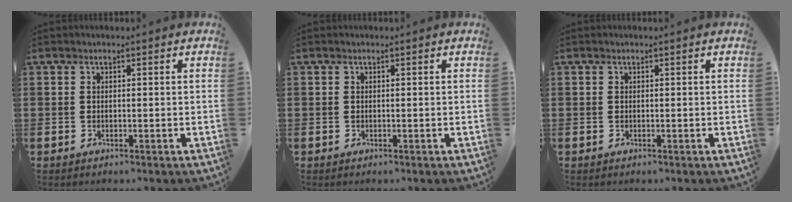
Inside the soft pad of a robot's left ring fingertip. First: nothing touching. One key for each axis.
{"total": 0.0}
{"total": 0.0}